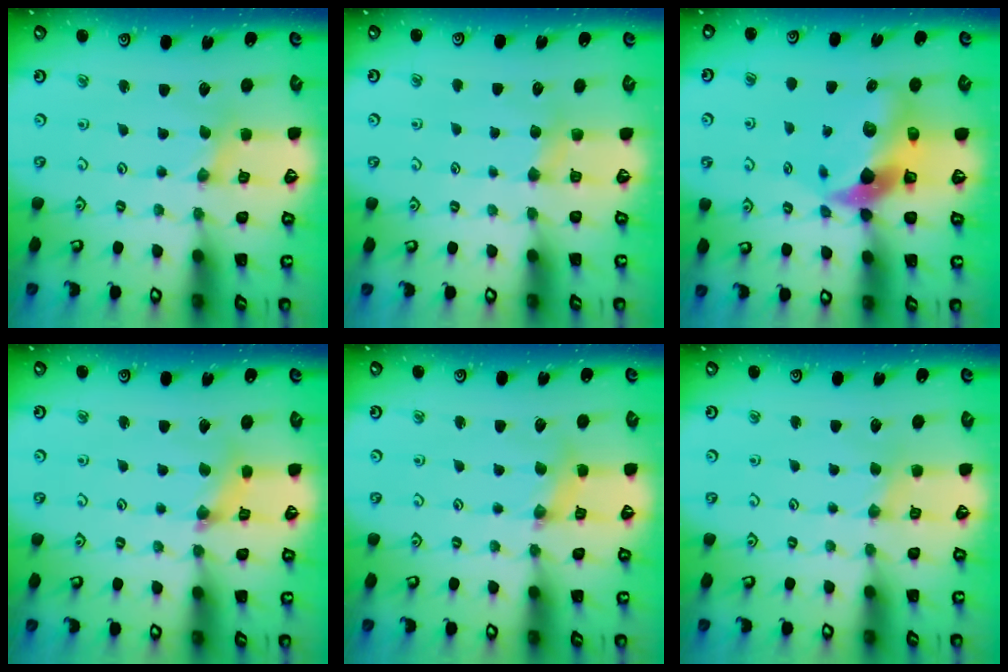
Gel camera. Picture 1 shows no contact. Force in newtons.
{"total": 3.7, "press": 3.7, "slide": 0.6}
{"total": 12.5, "press": 12.4, "slide": 1.9}
{"total": 2.5, "press": 2.5, "slide": 0.2}
{"total": 2.1, "press": 2.1, "slide": 0.3}
{"total": 1.5, "press": 1.4, "slide": 0.3}